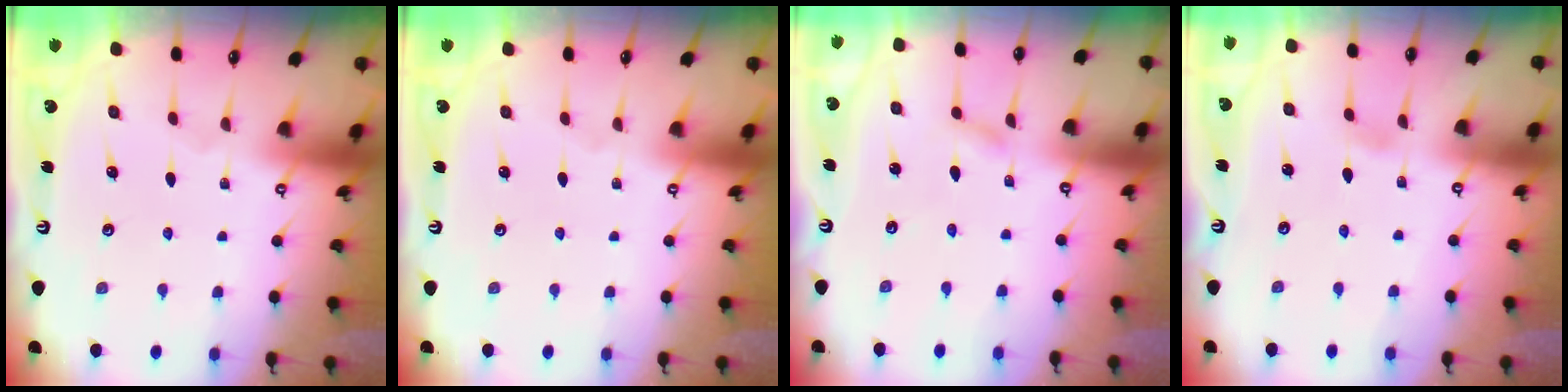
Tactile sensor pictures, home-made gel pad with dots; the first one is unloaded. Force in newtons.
{"total": 0.0}
{"total": 1.7, "press": 1.7, "slide": 0.2}
{"total": 2.9, "press": 2.8, "slide": 0.3}